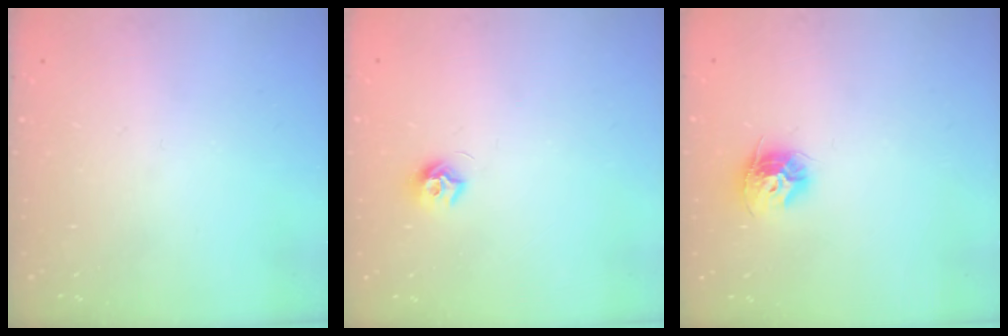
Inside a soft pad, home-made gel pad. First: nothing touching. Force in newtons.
{"total": 7.6, "press": 7.6, "slide": 0.6}
{"total": 9.9, "press": 9.9, "slide": 0.5}